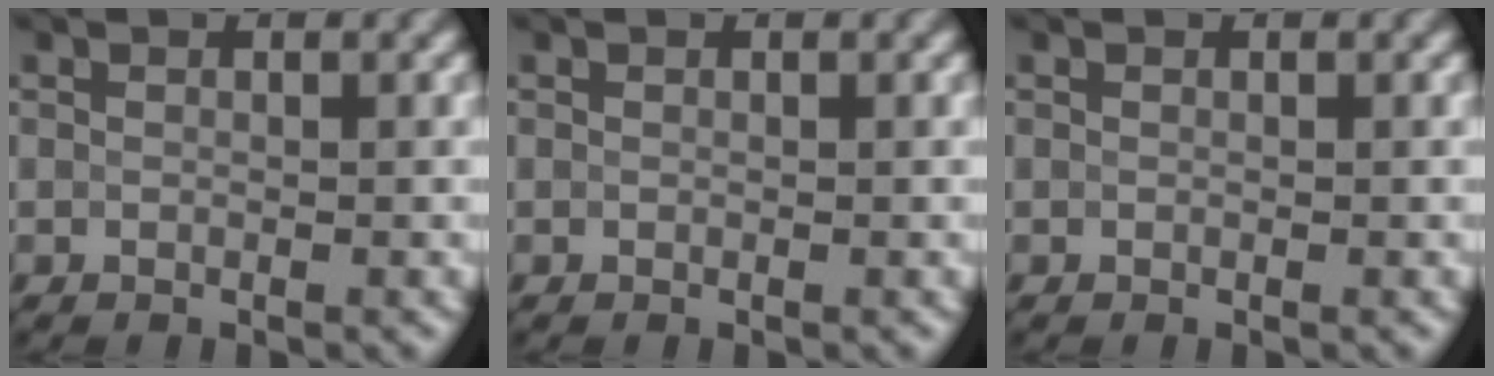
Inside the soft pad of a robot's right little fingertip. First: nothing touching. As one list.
[{"total": 0.0}, {"total": 0.0}]